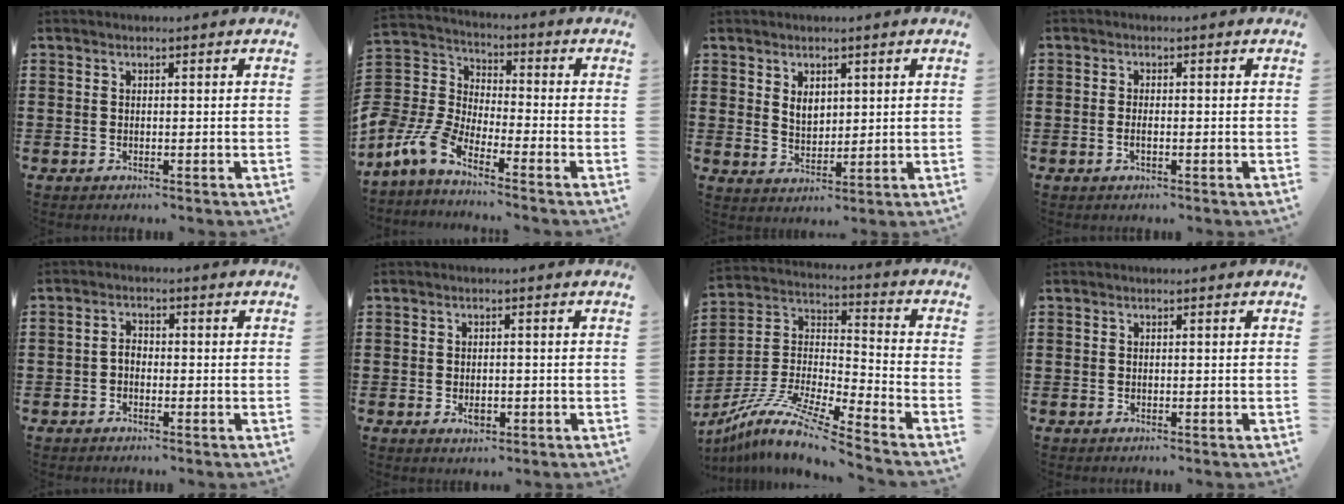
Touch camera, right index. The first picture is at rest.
{"total": 6.5, "force": [-5.7, 2.3, 2.4], "torque": [-0.092, -0.007, -0.123]}
{"total": 3.1, "force": [1.7, 2.0, 1.7], "torque": [-0.032, 0.002, 0.029]}
{"total": 1.2, "force": [-0.3, 0.2, 1.2], "torque": [-0.023, -0.005, -0.005]}
{"total": 1.8, "force": [-0.7, 1.1, 1.3], "torque": [-0.033, 0.000, -0.018]}
{"total": 2.0, "force": [-0.5, 1.1, 1.6], "torque": [-0.031, -0.002, -0.008]}
{"total": 11.3, "force": [-9.6, 0.8, 5.8], "torque": [-0.126, 0.003, -0.197]}
{"total": 0.0}